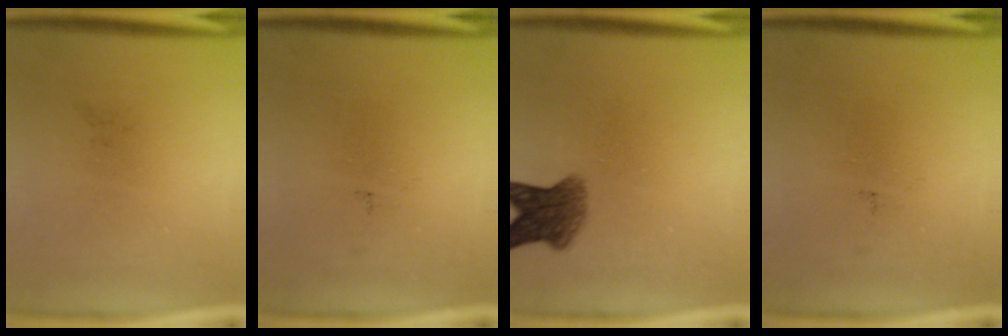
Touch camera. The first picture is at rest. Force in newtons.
{"total": 0.0}
{"total": 5.6}
{"total": 0.0}